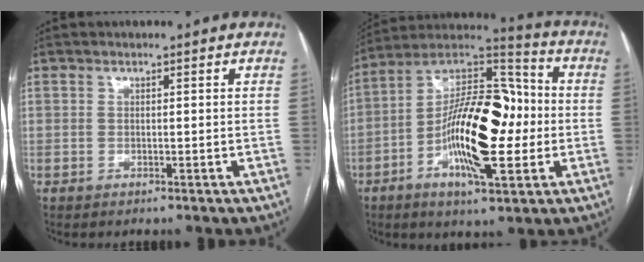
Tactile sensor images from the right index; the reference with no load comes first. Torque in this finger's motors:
{"motor_torque": [2.14, 0.00, 0.98, 0.21]}